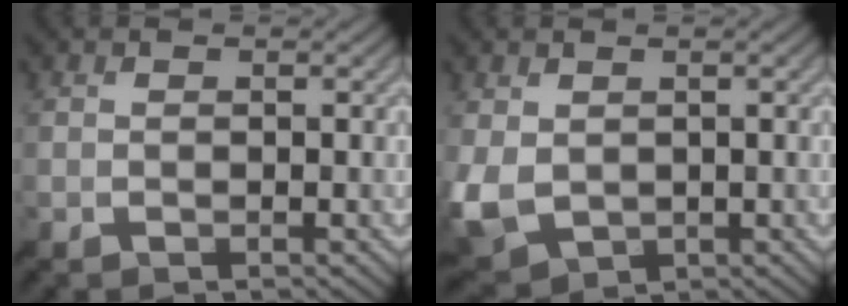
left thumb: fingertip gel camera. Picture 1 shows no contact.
{"total": 5.7, "force": [-0.1, 4.1, 3.9], "torque": [-0.118, -0.017, 0.007]}